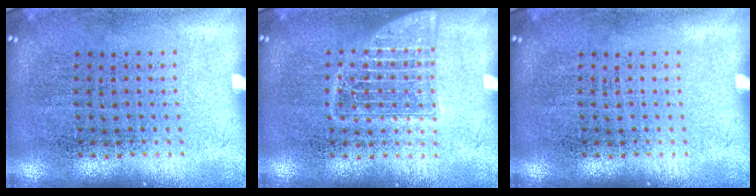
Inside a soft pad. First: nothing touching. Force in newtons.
{"total": 2.6, "press": 2.5, "slide": 0.4}
{"total": 0.0}